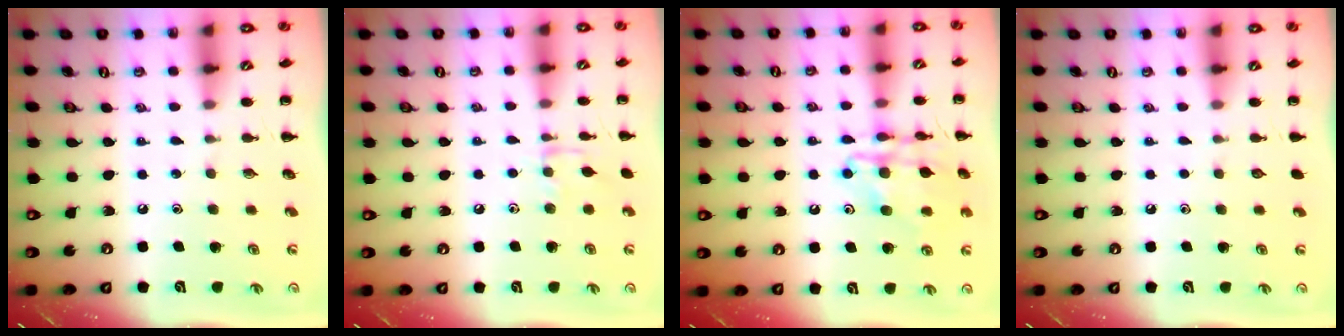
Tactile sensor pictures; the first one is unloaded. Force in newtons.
{"total": 6.8, "press": 6.6, "slide": 1.3}
{"total": 14.2, "press": 14.1, "slide": 1.3}
{"total": 0.0}